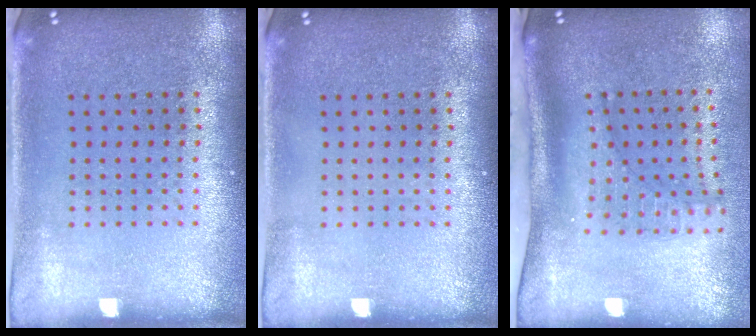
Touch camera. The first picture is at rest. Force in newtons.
{"total": 0.0}
{"total": 1.9, "press": 1.4, "slide": 1.3}